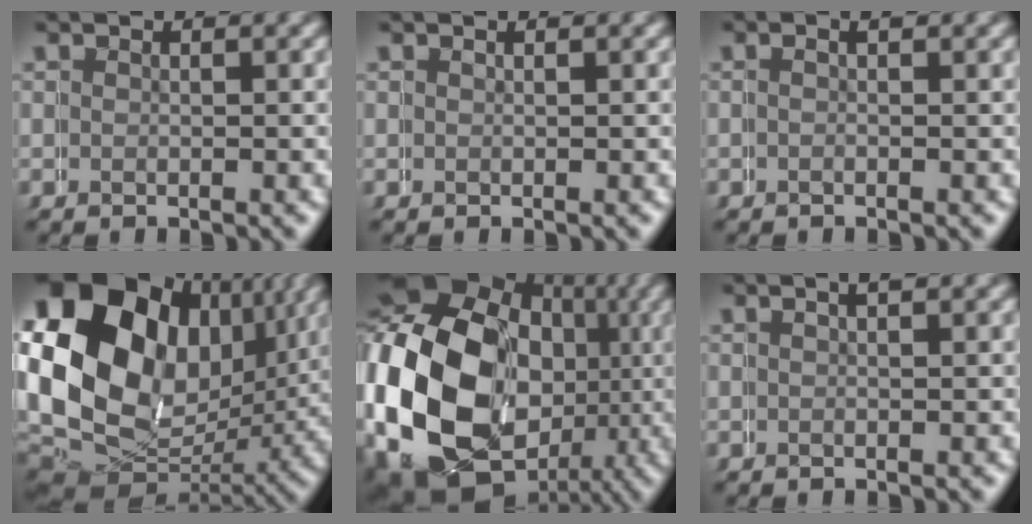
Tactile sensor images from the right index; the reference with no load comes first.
{"total": 0.0}
{"total": 0.7, "force": [0.3, -0.6, 0.1], "torque": [0.000, 0.007, 0.003]}
{"total": 23.1, "force": [3.8, 18.0, 14.1], "torque": [-0.278, -0.036, 0.067]}
{"total": 21.4, "force": [-2.0, 17.8, 11.7], "torque": [-0.266, -0.066, -0.016]}
{"total": 1.1, "force": [0.8, -0.4, 0.6], "torque": [0.000, 0.012, 0.011]}